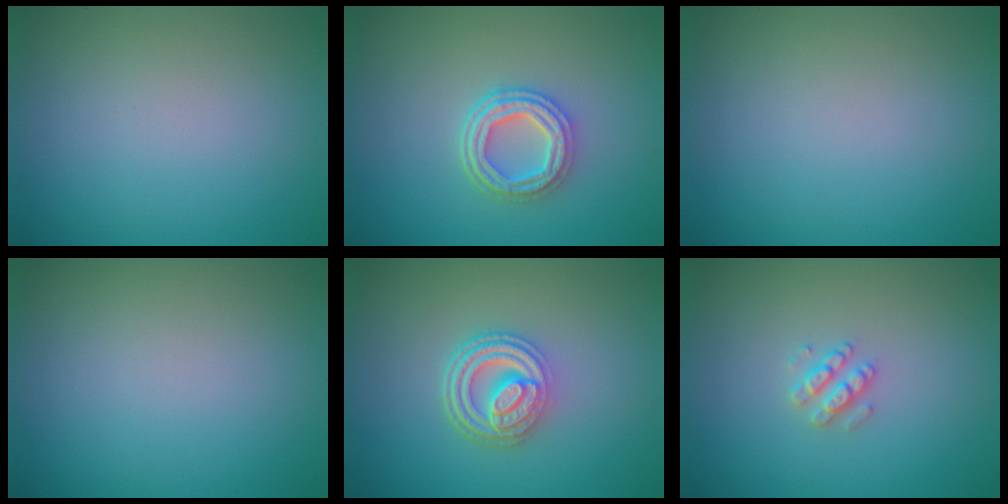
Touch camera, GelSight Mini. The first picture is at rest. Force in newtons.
{"total": 4.0, "press": 3.2, "slide": 2.3}
{"total": 0.0}
{"total": 0.0}
{"total": 4.8, "press": 3.6, "slide": 3.1}
{"total": 1.9, "press": 1.9, "slide": 0.3}